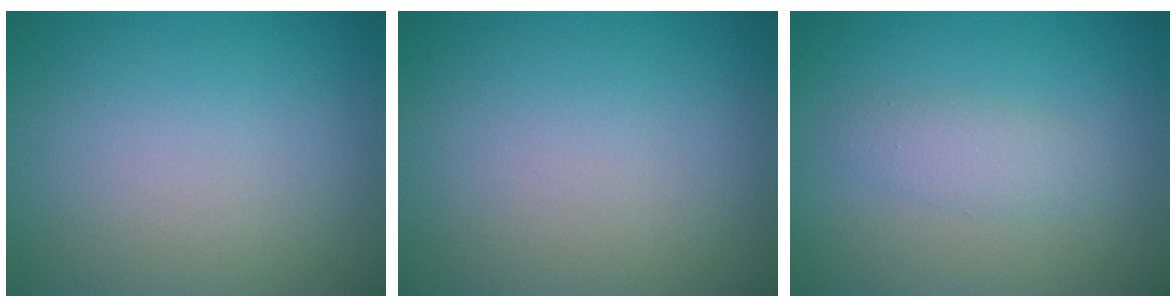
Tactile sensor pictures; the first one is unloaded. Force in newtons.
{"total": 0.0}
{"total": 1.8, "press": 1.8, "slide": 0.1}